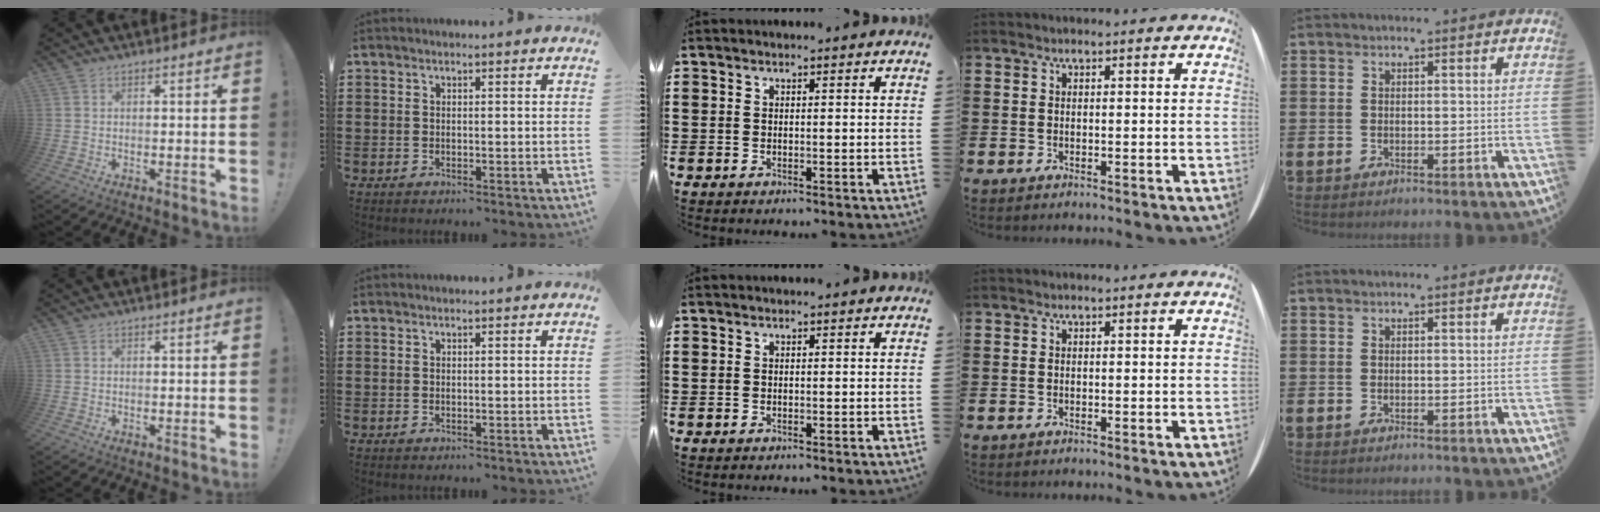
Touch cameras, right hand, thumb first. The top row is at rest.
{}